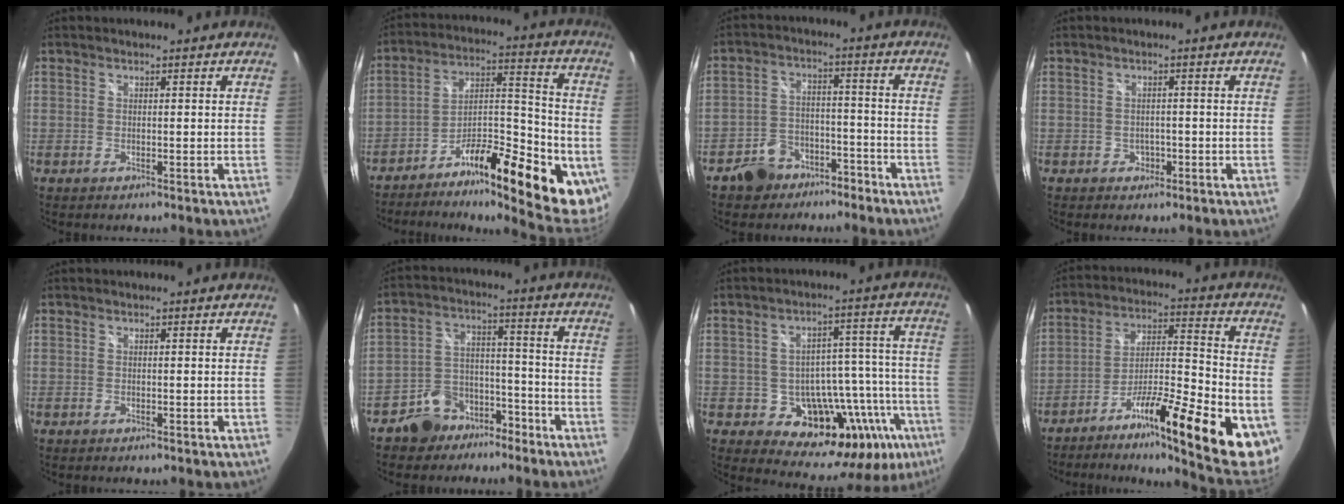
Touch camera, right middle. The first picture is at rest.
{"total": 19.2, "force": [-7.8, 6.2, 16.4], "torque": [-0.222, 0.004, -0.119]}
{"total": 9.6, "force": [-6.9, 6.0, 2.9], "torque": [-0.074, 0.029, -0.095]}
{"total": 1.7, "force": [-0.5, 1.7, 0.3], "torque": [-0.005, 0.001, -0.004]}
{"total": 0.0}
{"total": 9.9, "force": [-7.3, 6.3, 2.5], "torque": [-0.052, 0.040, -0.109]}
{"total": 18.6, "force": [-8.4, 12.0, 11.5], "torque": [-0.155, 0.015, -0.096]}
{"total": 21.6, "force": [-9.1, 4.5, 19.1], "torque": [-0.273, -0.015, -0.144]}